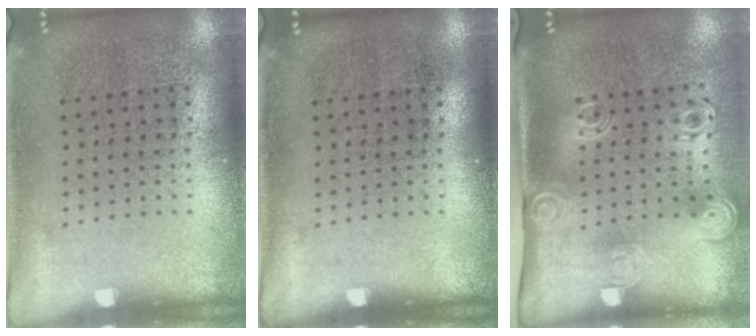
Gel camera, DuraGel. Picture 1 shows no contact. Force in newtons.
{"total": 0.0}
{"total": 2.1, "press": 1.4, "slide": 1.6}